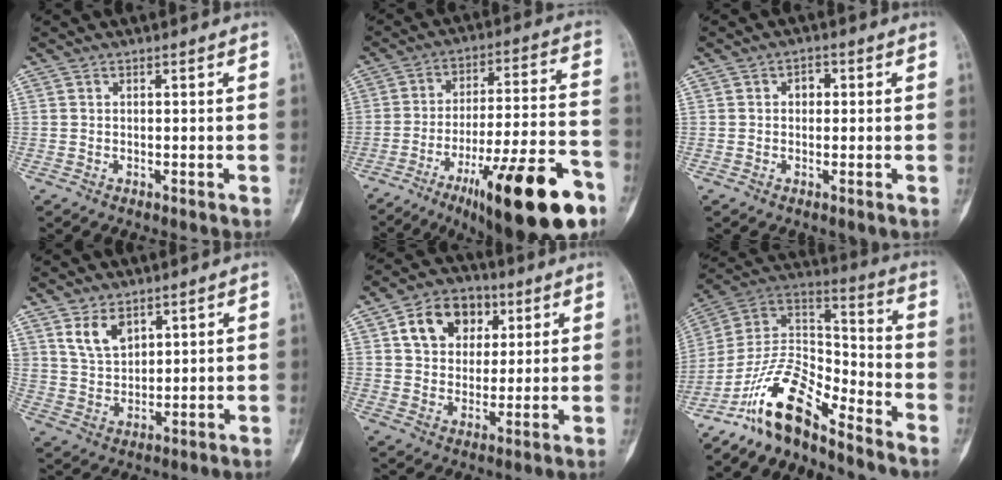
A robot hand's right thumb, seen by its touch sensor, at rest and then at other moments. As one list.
[{"total": 25.2, "force": [-13.3, 6.0, 20.5], "torque": [-0.272, 0.062, -0.199]}, {"total": 2.2, "force": [0.2, 1.8, 1.3], "torque": [-0.008, 0.007, -0.001]}, {"total": 6.3, "force": [3.7, 3.8, 3.4], "torque": [-0.047, -0.026, 0.080]}, {"total": 11.7, "force": [4.3, 8.8, 6.4], "torque": [-0.068, -0.005, 0.069]}, {"total": 14.1, "force": [-11.0, 4.6, 7.6], "torque": [-0.129, 0.101, -0.212]}]